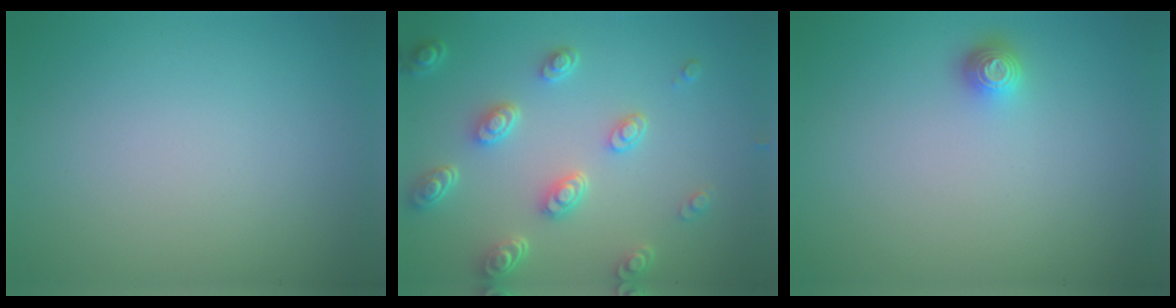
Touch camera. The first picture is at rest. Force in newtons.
{"total": 4.9, "press": 3.7, "slide": 3.2}
{"total": 1.3, "press": 1.1, "slide": 0.8}